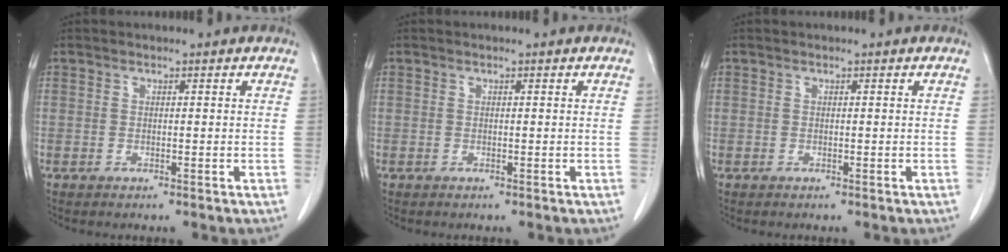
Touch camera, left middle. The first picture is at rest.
{"total": 0.0}
{"total": 0.0}